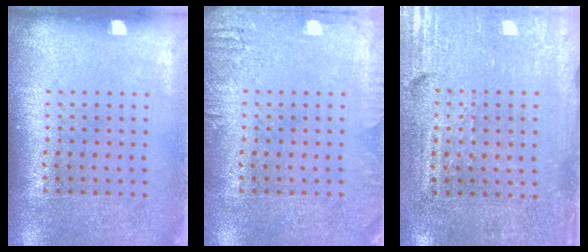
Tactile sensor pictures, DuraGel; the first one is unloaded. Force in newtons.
{"total": 1.7, "press": 1.7, "slide": 0.2}
{"total": 3.5, "press": 3.1, "slide": 1.5}